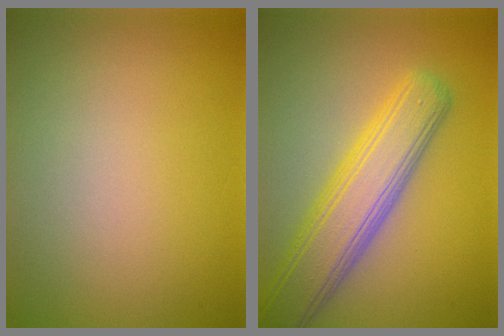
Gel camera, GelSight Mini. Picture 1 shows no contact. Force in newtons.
{"total": 7.4, "press": 7.4, "slide": 0.7}